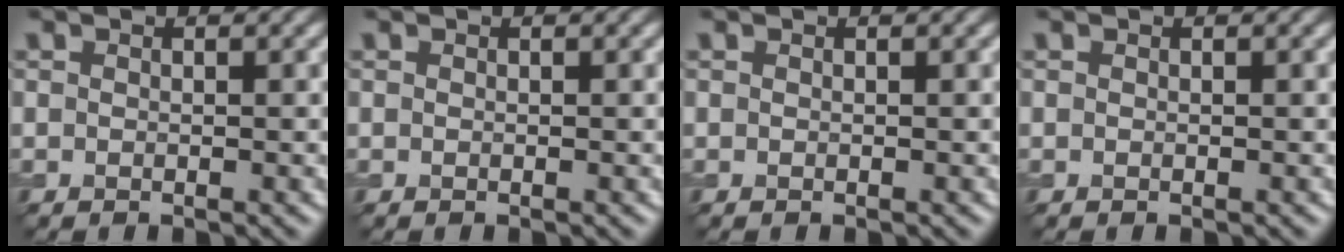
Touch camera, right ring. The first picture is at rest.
{"total": 0.0}
{"total": 0.0}
{"total": 0.0}